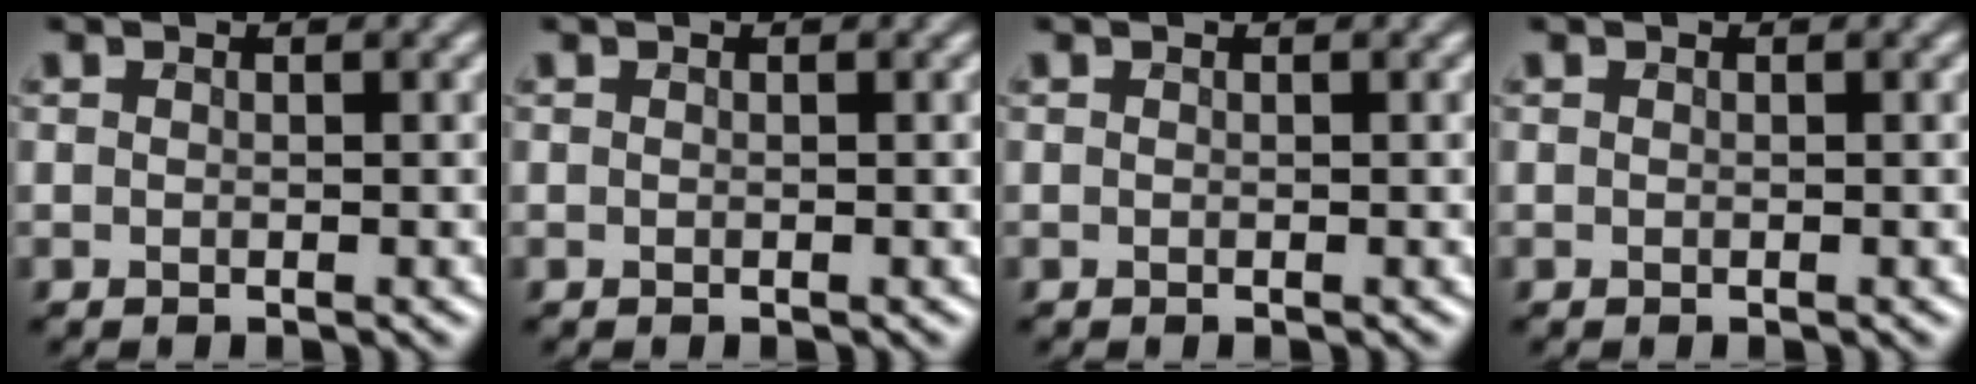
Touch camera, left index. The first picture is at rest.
{"total": 0.0}
{"total": 0.0}
{"total": 0.0}